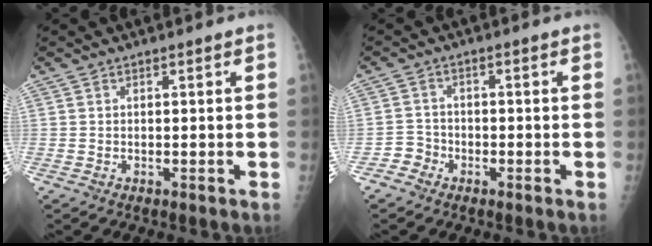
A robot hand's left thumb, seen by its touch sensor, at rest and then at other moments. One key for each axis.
{"total": 2.8, "fx": -1.7, "fy": 2.3, "fz": 0.0, "tx": 0.014, "ty": 0.012, "tz": -0.041}